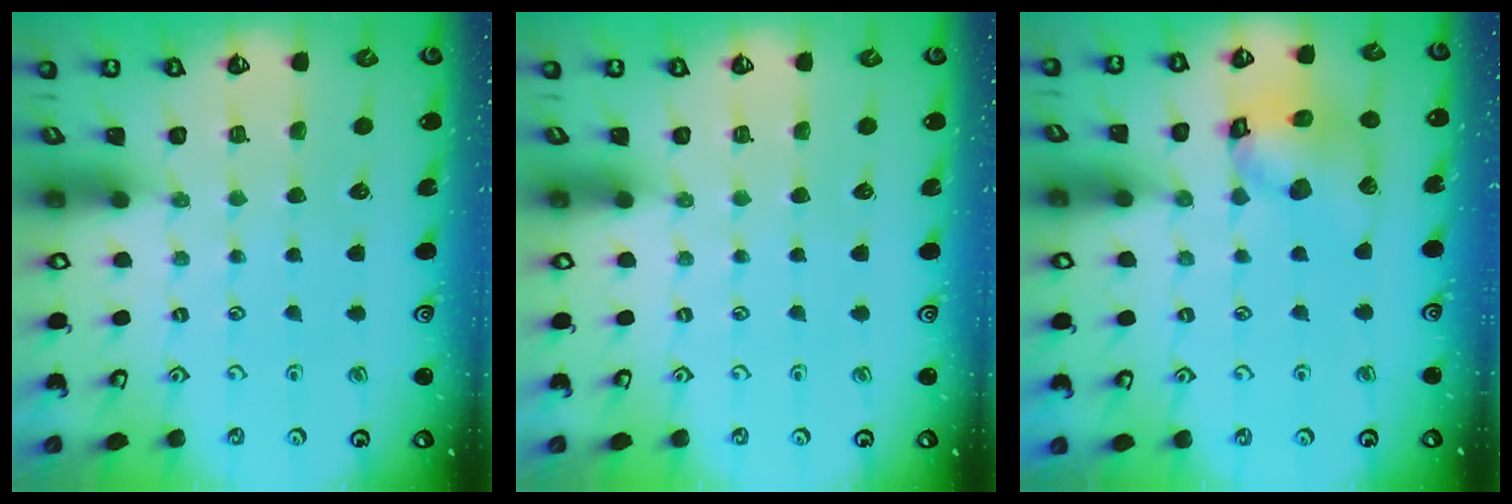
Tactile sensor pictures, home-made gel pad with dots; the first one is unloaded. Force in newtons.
{"total": 0.0}
{"total": 14.4, "press": 14.3, "slide": 1.8}